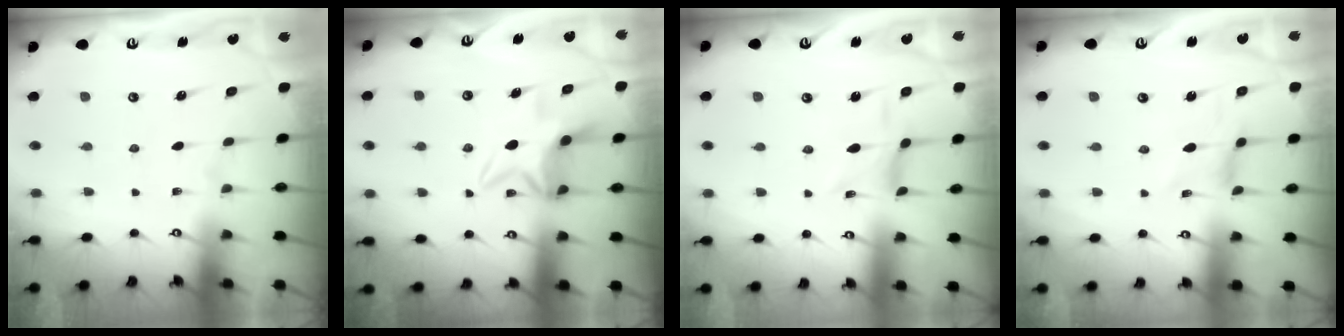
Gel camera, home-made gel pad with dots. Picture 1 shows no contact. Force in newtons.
{"total": 8.8, "press": 8.7, "slide": 1.2}
{"total": 1.7, "press": 1.6, "slide": 0.4}
{"total": 1.6, "press": 1.5, "slide": 0.4}